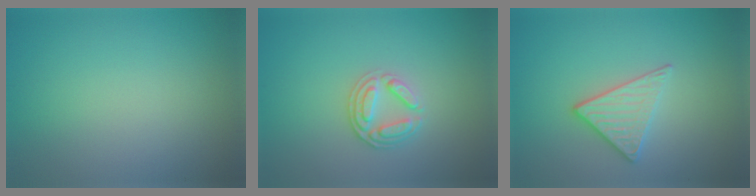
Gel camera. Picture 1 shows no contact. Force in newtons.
{"total": 2.7, "press": 2.5, "slide": 1.0}
{"total": 2.8, "press": 2.6, "slide": 1.1}